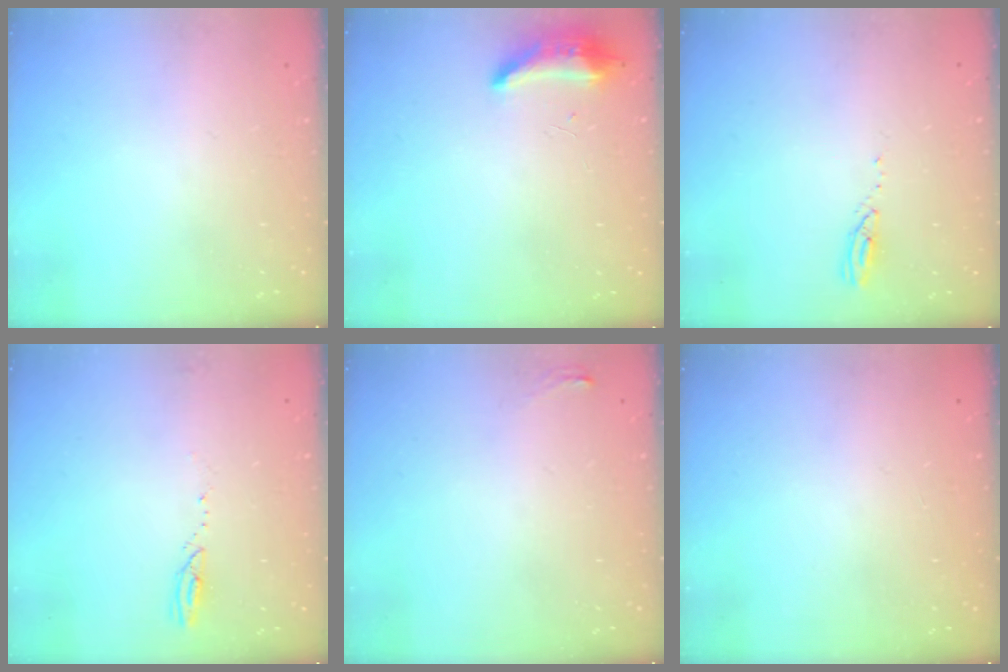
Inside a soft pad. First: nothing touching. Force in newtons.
{"total": 8.9, "press": 8.6, "slide": 2.1}
{"total": 3.1, "press": 3.0, "slide": 0.3}
{"total": 2.5, "press": 2.5, "slide": 0.2}
{"total": 3.4, "press": 3.2, "slide": 1.1}
{"total": 0.0}